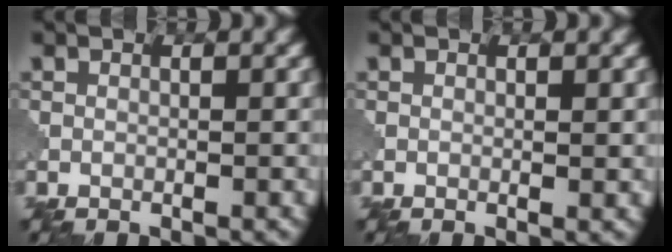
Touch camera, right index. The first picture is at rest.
{"total": 0.6, "force": [0.1, 0.1, 0.6], "torque": [-0.007, -0.002, -0.001]}